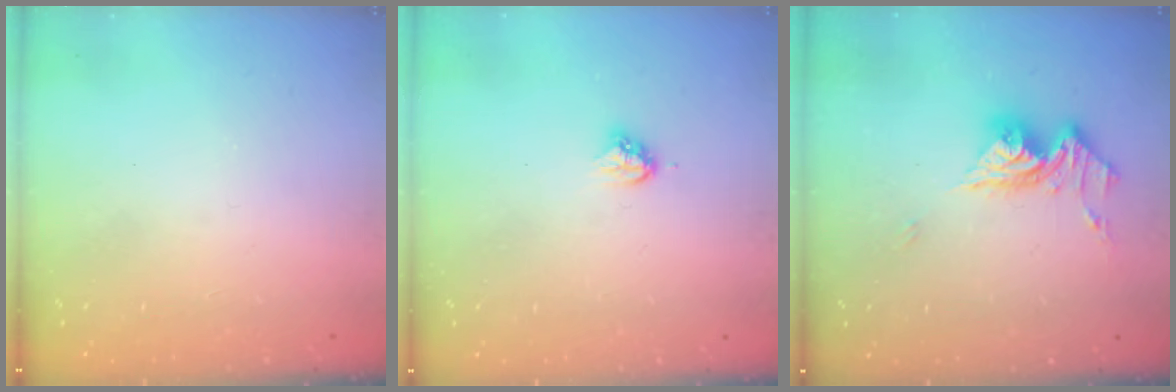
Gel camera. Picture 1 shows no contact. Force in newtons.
{"total": 3.8, "press": 3.8, "slide": 0.3}
{"total": 12.3, "press": 12.3, "slide": 1.4}